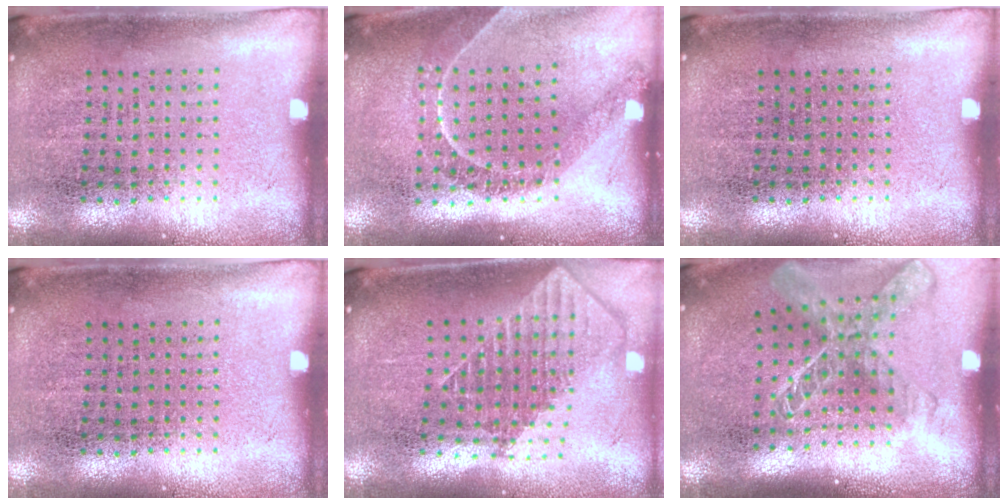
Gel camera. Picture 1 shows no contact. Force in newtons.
{"total": 1.3, "press": 1.2, "slide": 0.4}
{"total": 0.0}
{"total": 0.0}
{"total": 1.9, "press": 1.5, "slide": 1.2}
{"total": 1.9, "press": 1.5, "slide": 1.2}